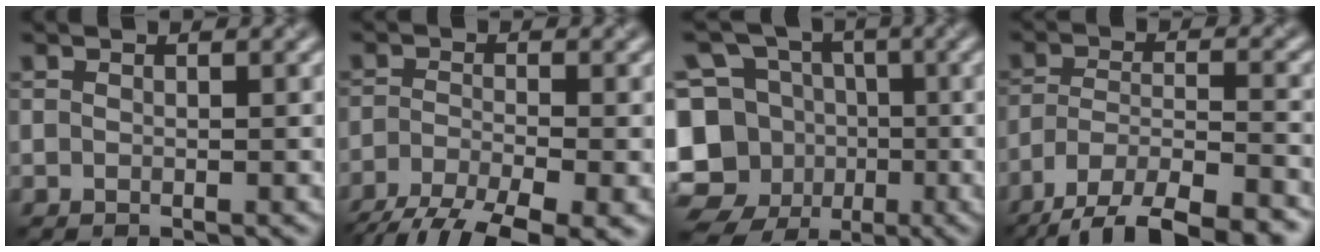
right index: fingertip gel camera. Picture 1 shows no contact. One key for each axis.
{"total": 8.4, "fx": -6.0, "fy": 2.1, "fz": 5.4, "tx": -0.096, "ty": -0.020, "tz": -0.104}
{"total": 11.5, "fx": -4.7, "fy": 9.8, "fz": 3.8, "tx": -0.084, "ty": -0.009, "tz": -0.076}
{"total": 11.0, "fx": -8.9, "fy": 3.3, "fz": 5.6, "tx": -0.087, "ty": -0.017, "tz": -0.137}